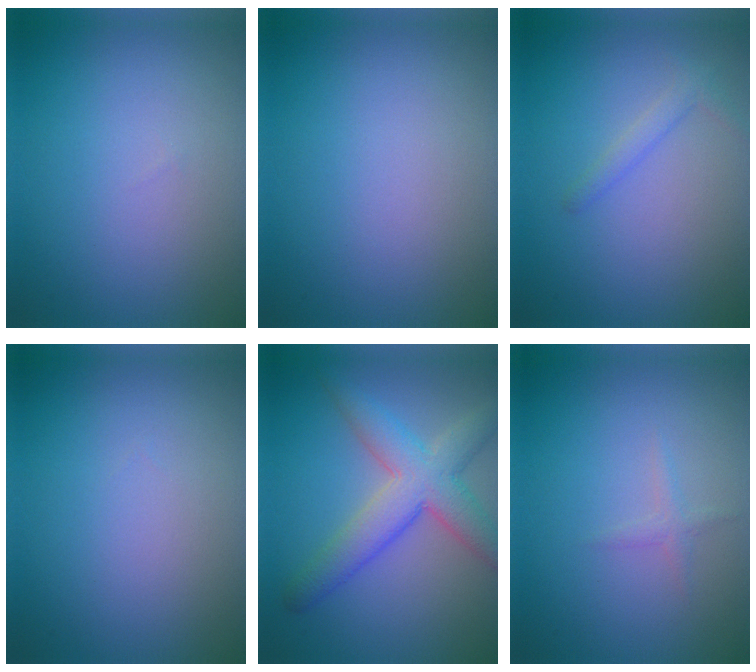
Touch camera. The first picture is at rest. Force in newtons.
{"total": 0.0}
{"total": 1.3, "press": 1.3, "slide": 0.1}
{"total": 0.0}
{"total": 5.9, "press": 5.9, "slide": 0.4}
{"total": 0.8, "press": 0.8, "slide": 0.1}